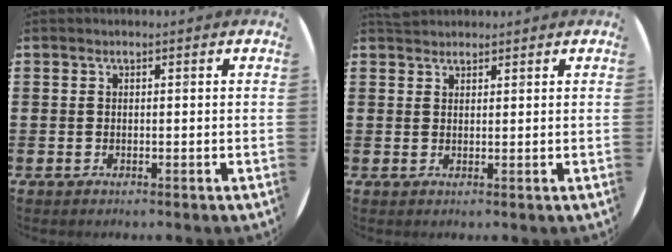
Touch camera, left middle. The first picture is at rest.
{"total": 1.5, "force": [1.4, 0.4, -0.1], "torque": [-0.001, 0.004, 0.028]}